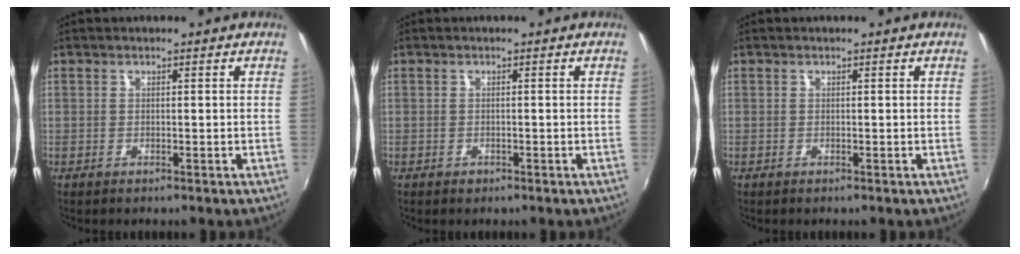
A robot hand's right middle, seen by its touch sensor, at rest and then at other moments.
{"total": 0.9, "force": [-0.6, 0.7, 0.2], "torque": [-0.004, -0.003, -0.008]}
{"total": 0.0}